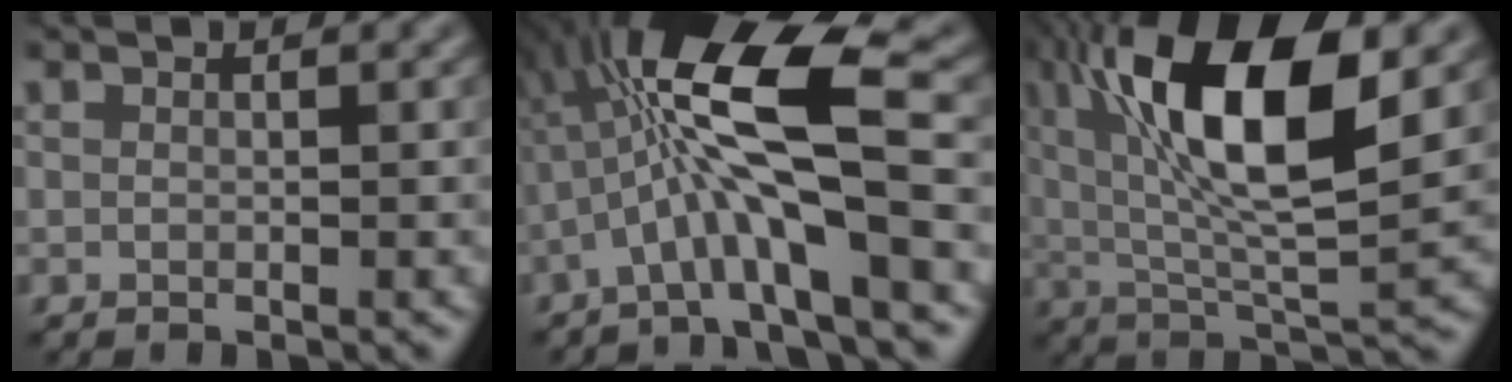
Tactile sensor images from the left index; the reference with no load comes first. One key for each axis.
{"total": 10.0, "fx": -0.9, "fy": 2.2, "fz": 9.7, "tx": -0.181, "ty": 0.030, "tz": -0.018}
{"total": 12.3, "fx": 3.6, "fy": 3.7, "fz": 11.2, "tx": -0.188, "ty": 0.013, "tz": 0.065}